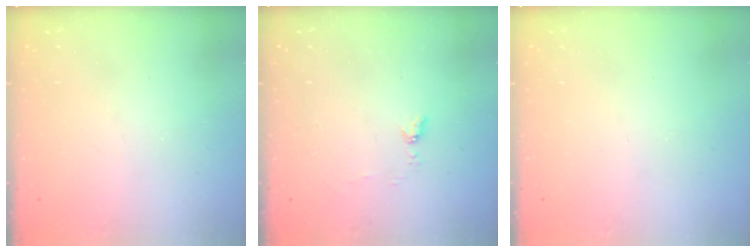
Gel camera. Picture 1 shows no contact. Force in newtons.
{"total": 5.6, "press": 5.5, "slide": 0.5}
{"total": 0.0}